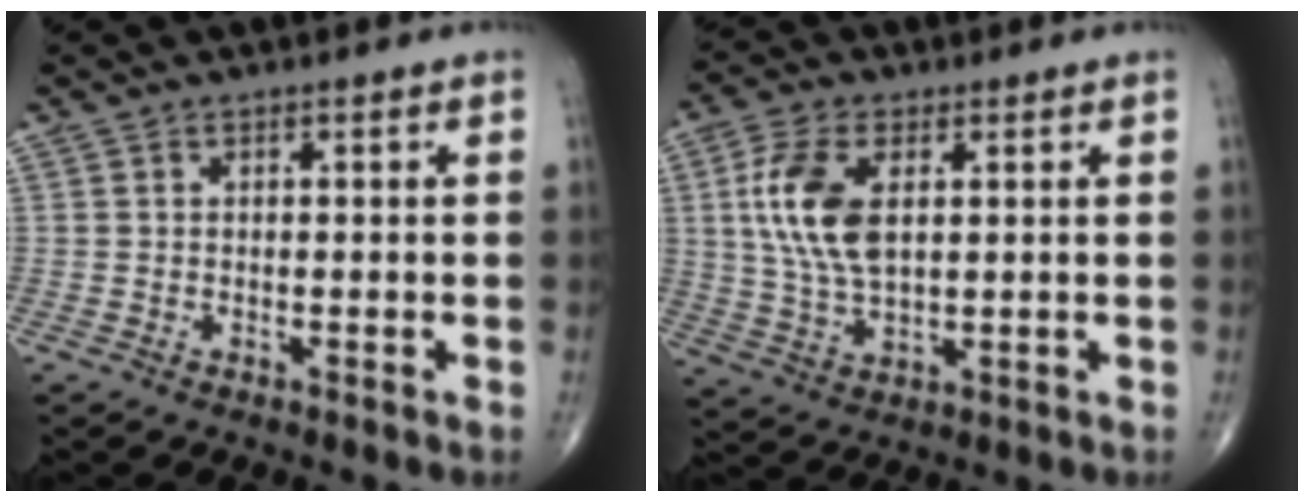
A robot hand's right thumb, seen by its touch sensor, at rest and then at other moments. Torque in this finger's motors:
{"motor_torque": [0.60, 2.52, 1.31, 0.30, 0.11]}